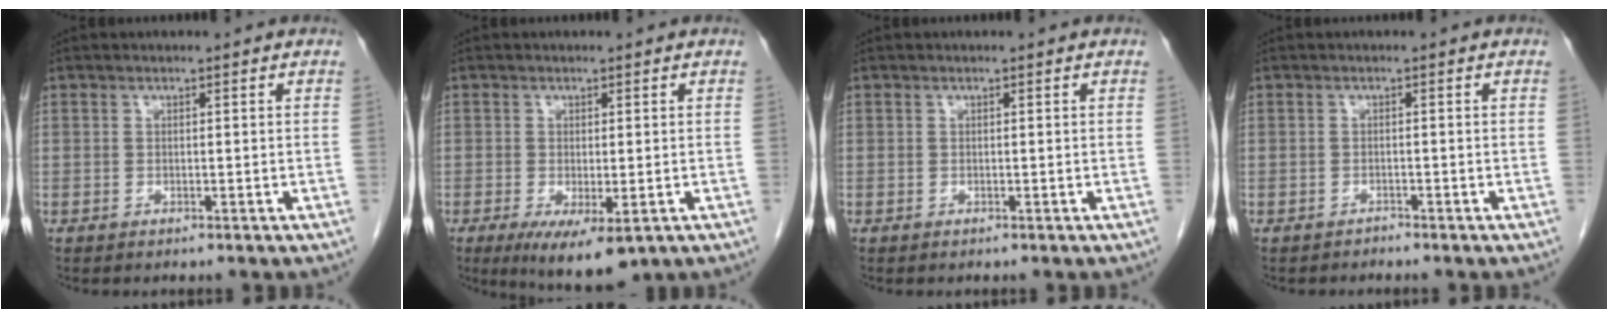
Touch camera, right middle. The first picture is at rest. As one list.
[{"total": 7.9, "force": [-4.1, 2.5, 6.3], "torque": [-0.091, -0.021, -0.059]}, {"total": 0.0}, {"total": 0.6, "force": [-0.6, 0.0, -0.1], "torque": [-0.006, -0.004, -0.012]}]